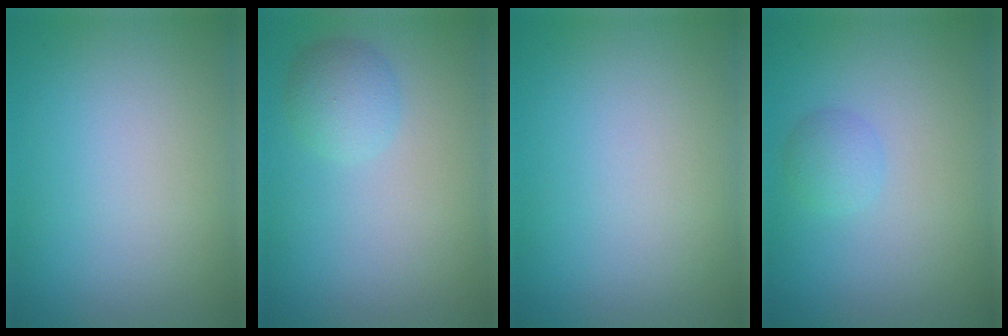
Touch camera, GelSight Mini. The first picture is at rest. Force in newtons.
{"total": 2.5, "press": 2.5, "slide": 0.2}
{"total": 0.0}
{"total": 1.5, "press": 1.5, "slide": 0.0}